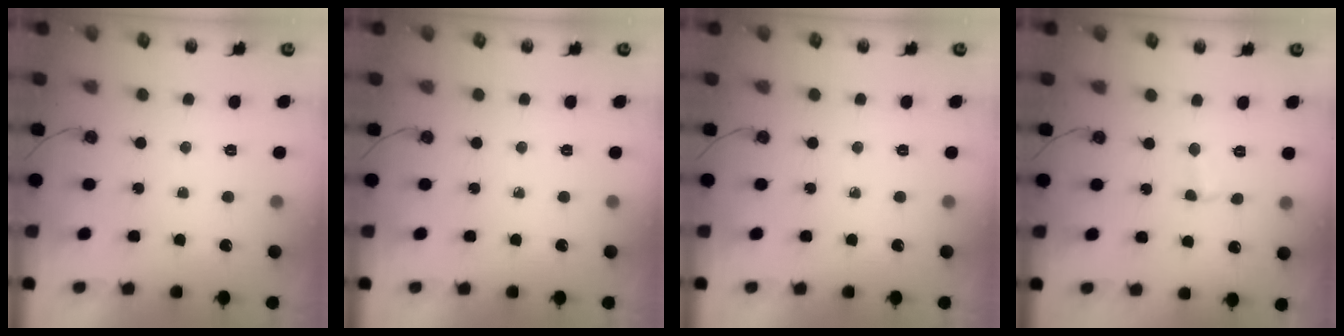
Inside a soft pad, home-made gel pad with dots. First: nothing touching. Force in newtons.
{"total": 0.0}
{"total": 0.0}
{"total": 2.8, "press": 2.8, "slide": 0.3}